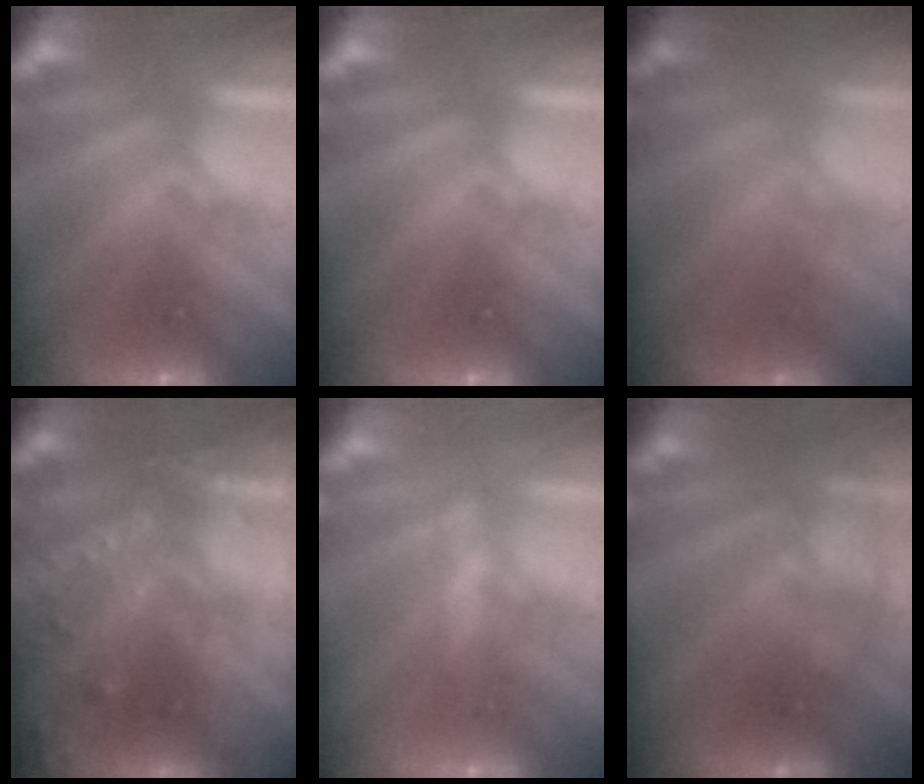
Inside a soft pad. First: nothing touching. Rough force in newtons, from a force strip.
{"total": 0.0}
{"total": 1.7}
{"total": 8.9}
{"total": 2.7}
{"total": 2.3}